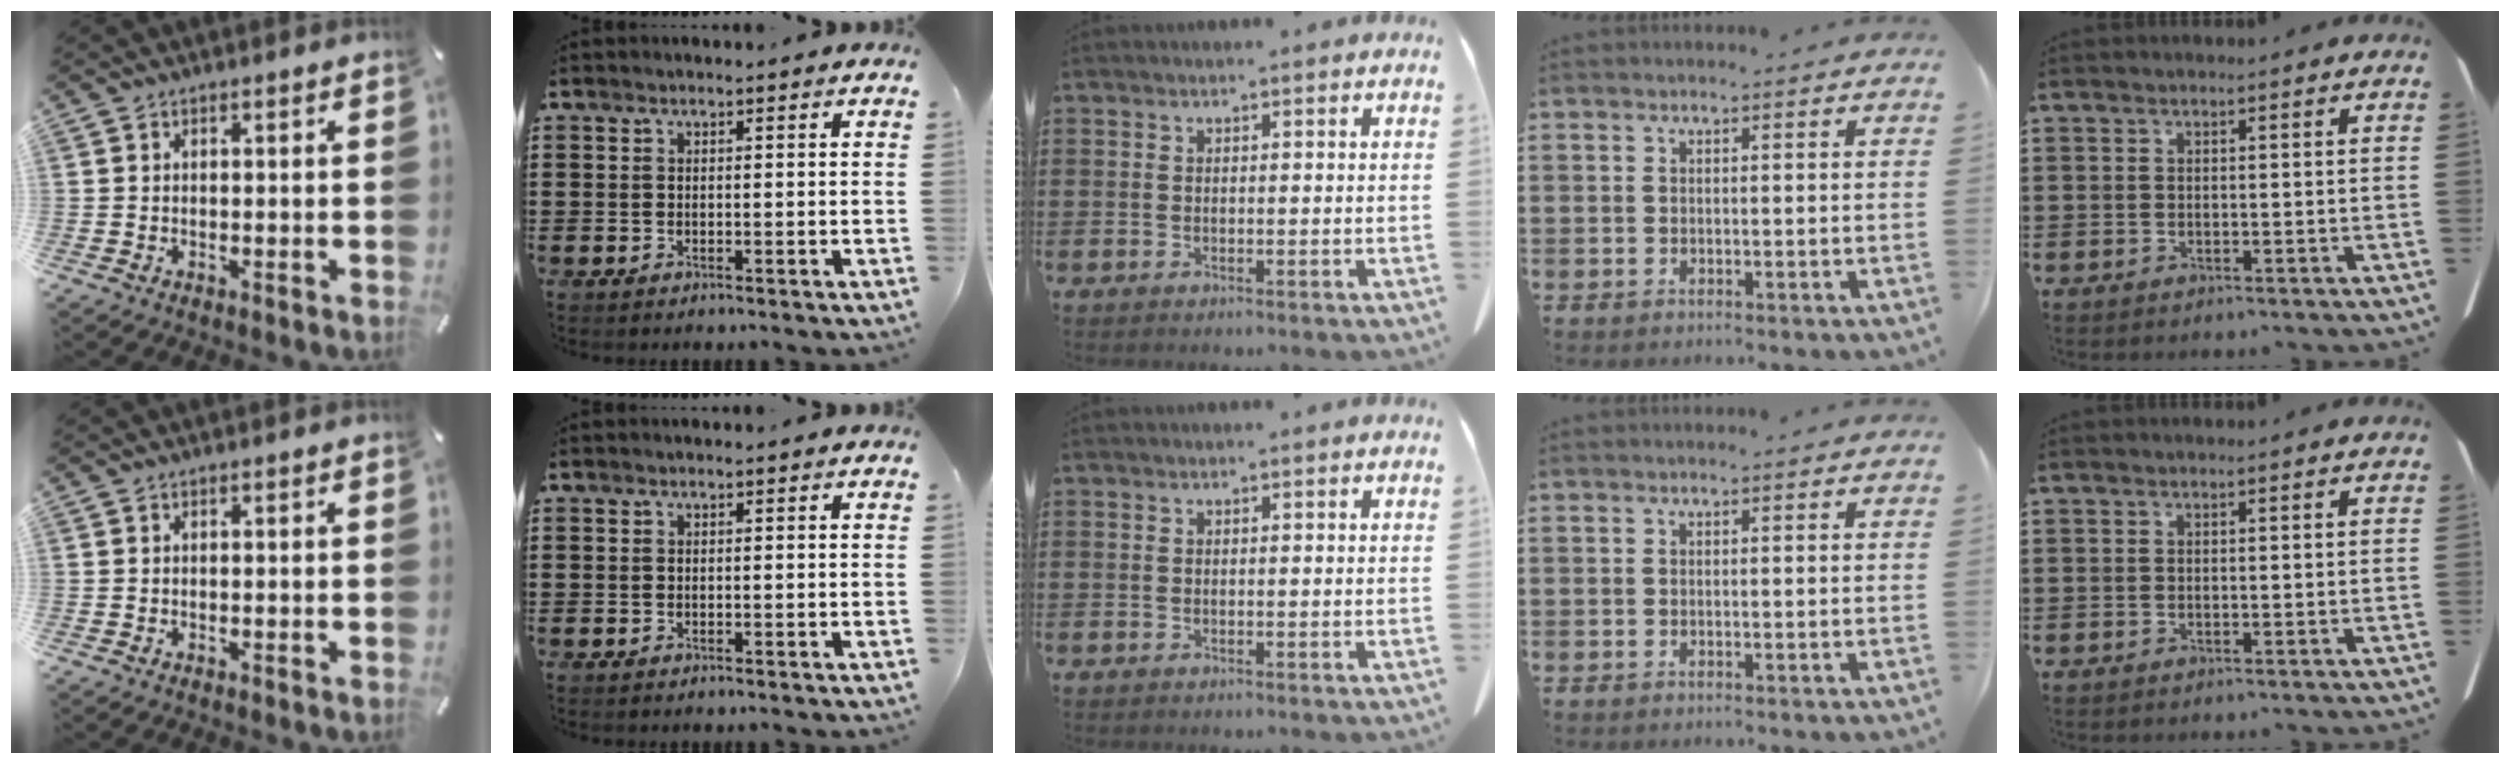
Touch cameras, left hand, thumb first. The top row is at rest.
{}